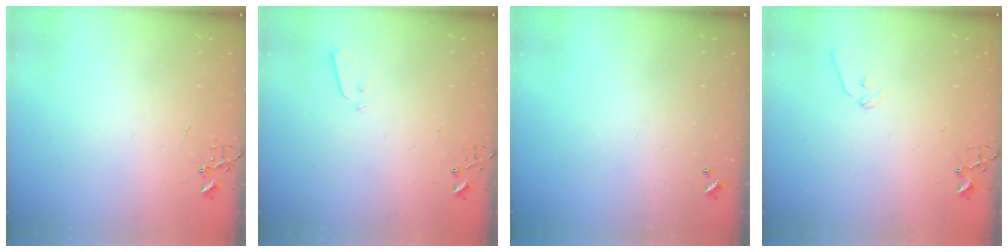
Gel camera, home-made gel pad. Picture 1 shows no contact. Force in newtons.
{"total": 3.0, "press": 2.9, "slide": 0.7}
{"total": 0.0}
{"total": 7.0, "press": 6.9, "slide": 0.8}